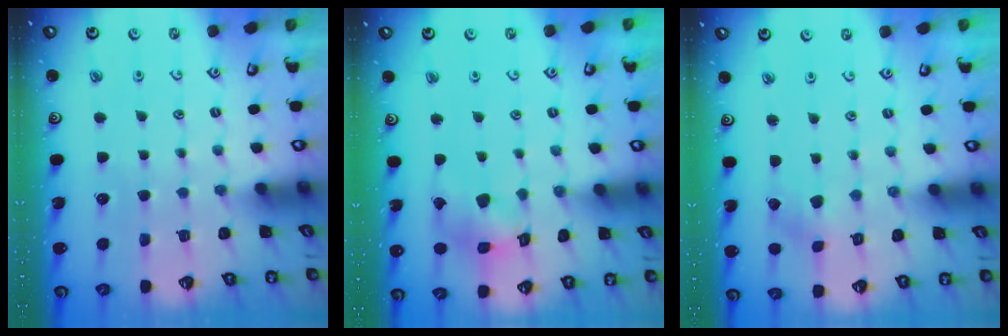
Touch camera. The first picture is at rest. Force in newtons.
{"total": 11.0, "press": 11.0, "slide": 1.2}
{"total": 1.2, "press": 1.2, "slide": 0.2}